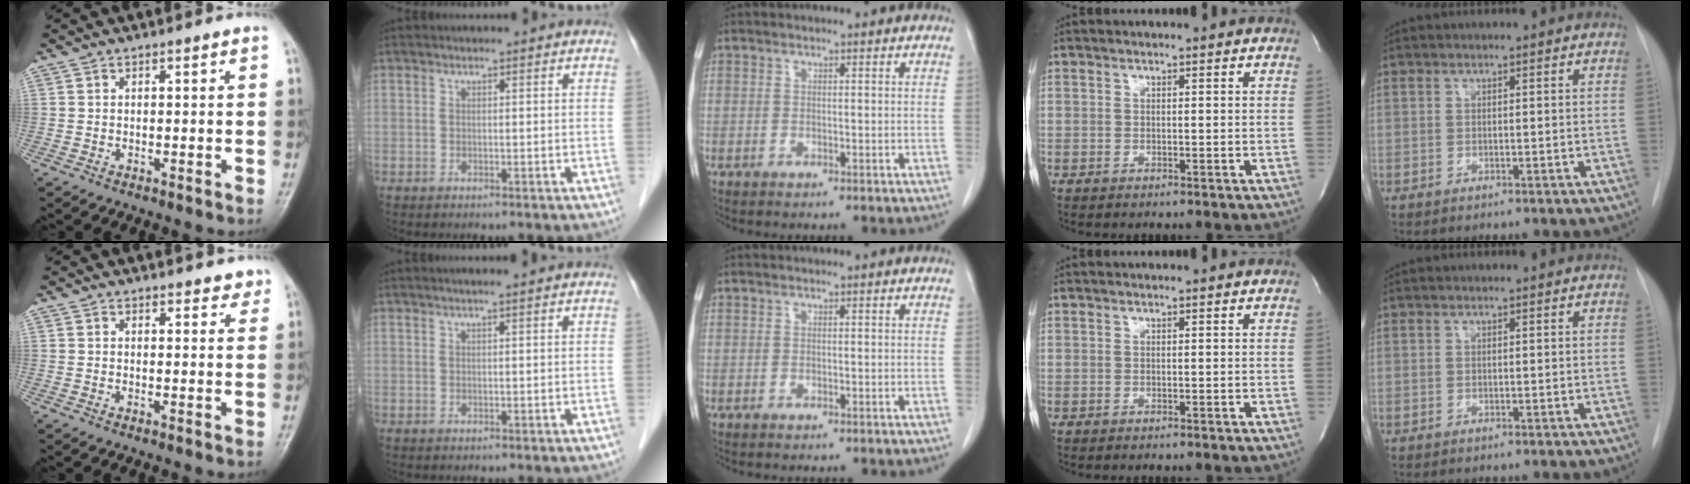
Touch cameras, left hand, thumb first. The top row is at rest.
{"thumb": {"total": 2.8, "force": [2.5, 1.2, 0.6], "torque": [0.015, -0.013, 0.021]}, "index": {"total": 1.8, "force": [1.4, -0.3, 1.2], "torque": [-0.017, 0.010, 0.025]}}